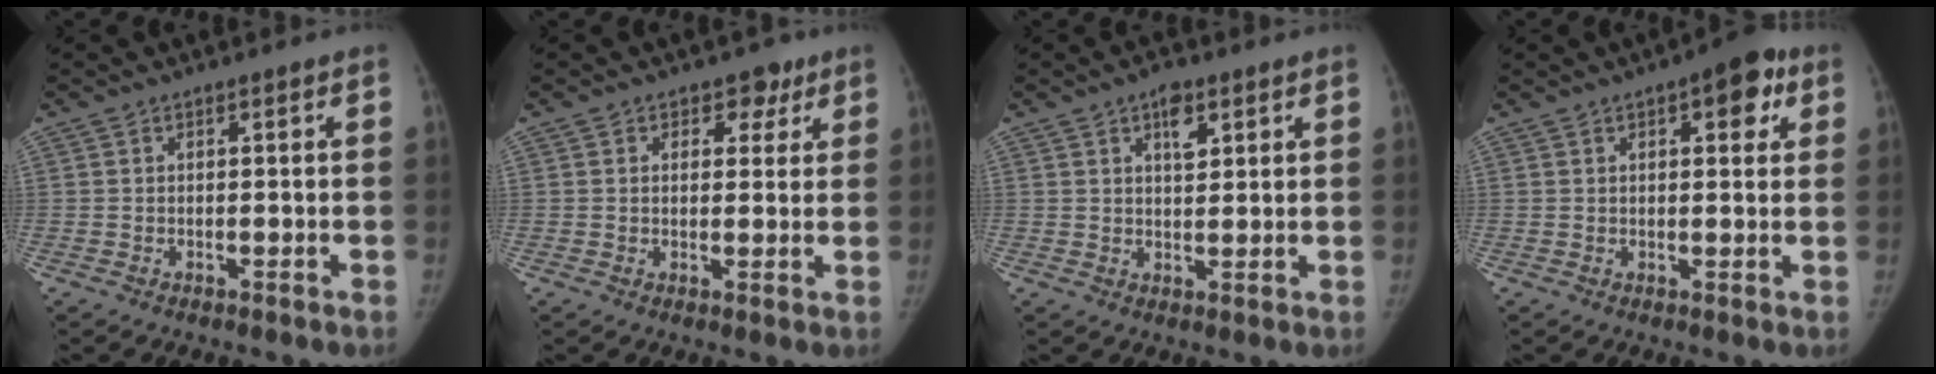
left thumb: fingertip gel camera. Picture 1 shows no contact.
{"total": 4.4, "force": [2.3, 3.3, 1.9], "torque": [0.006, -0.008, 0.028]}
{"total": 4.6, "force": [2.4, 2.3, 3.2], "torque": [-0.036, -0.008, 0.036]}
{"total": 7.1, "force": [3.2, 3.1, 5.6], "torque": [-0.038, -0.004, 0.032]}